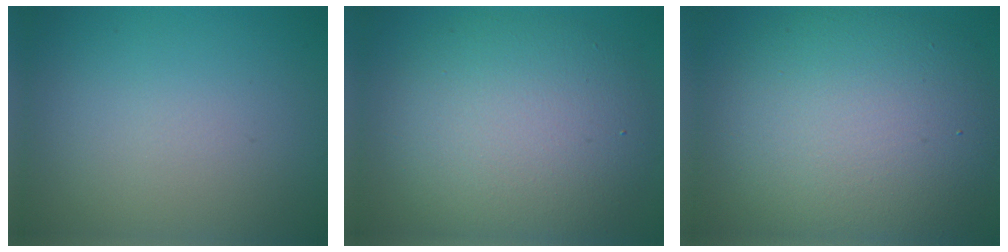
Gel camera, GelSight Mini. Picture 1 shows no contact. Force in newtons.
{"total": 8.7, "press": 8.6, "slide": 0.8}
{"total": 11.3, "press": 11.2, "slide": 0.8}